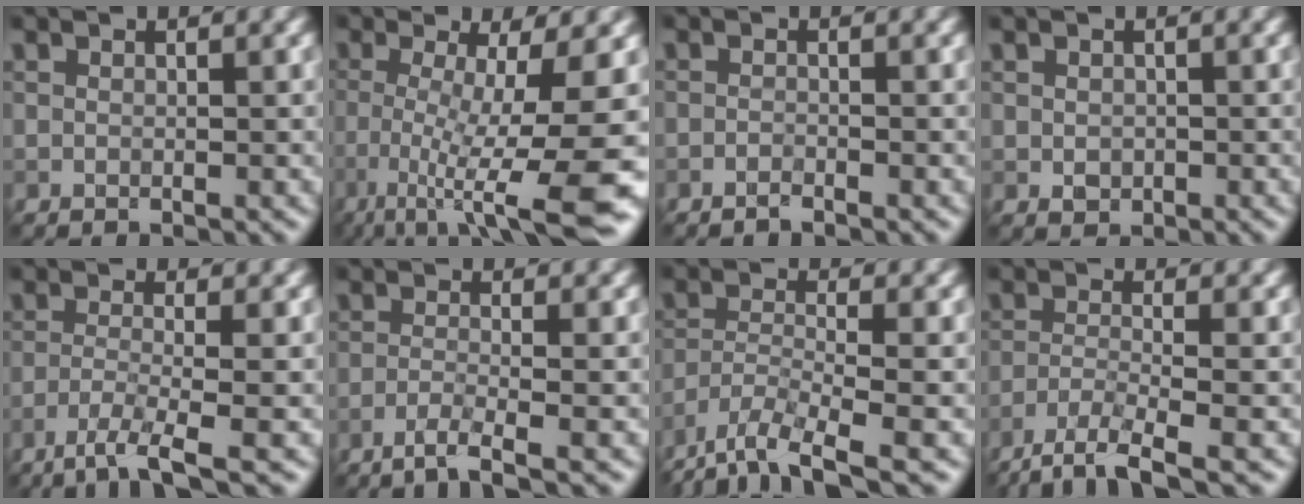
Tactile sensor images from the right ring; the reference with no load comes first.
{"total": 10.0, "force": [-2.6, 2.1, 9.4], "torque": [-0.151, -0.016, -0.040]}
{"total": 0.6, "force": [-0.6, 0.0, 0.2], "torque": [-0.003, 0.001, -0.013]}
{"total": 1.3, "force": [-0.1, 1.1, 0.6], "torque": [-0.010, -0.004, -0.004]}
{"total": 4.0, "force": [-2.6, 0.5, 3.0], "torque": [-0.052, -0.005, -0.059]}
{"total": 2.5, "force": [-1.6, 0.2, 1.9], "torque": [-0.031, 0.002, -0.047]}
{"total": 7.4, "force": [-5.8, 1.8, 4.2], "torque": [-0.085, -0.013, -0.114]}
{"total": 4.8, "force": [-3.6, 1.0, 3.1], "torque": [-0.055, -0.009, -0.074]}